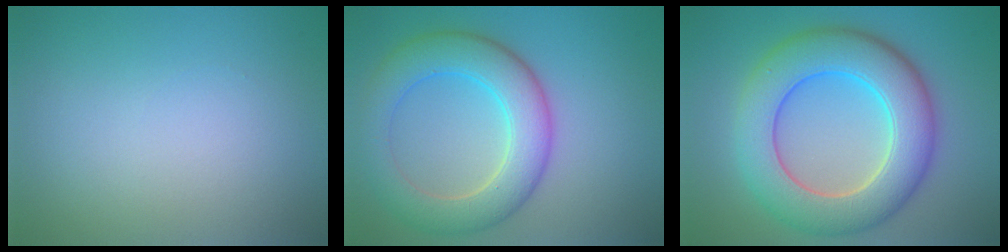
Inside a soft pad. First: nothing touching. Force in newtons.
{"total": 7.1, "press": 7.1, "slide": 0.3}
{"total": 9.7, "press": 9.7, "slide": 0.7}